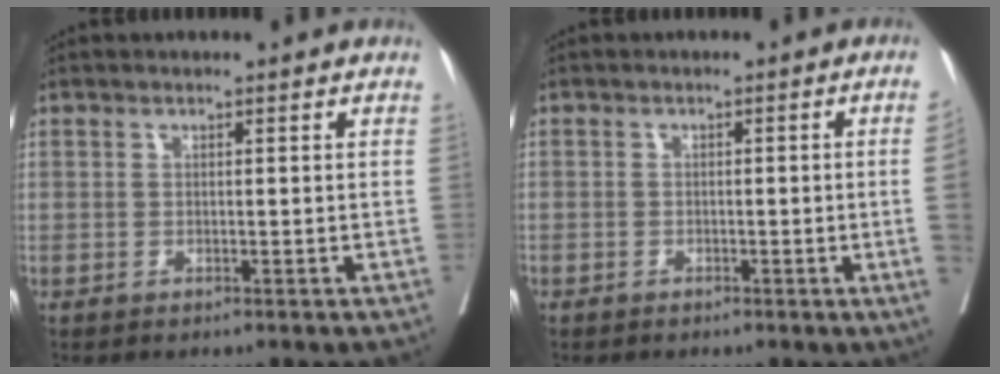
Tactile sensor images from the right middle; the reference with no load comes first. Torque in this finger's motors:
{"motor_torque": [0.95, -0.96, -0.76, -0.21]}